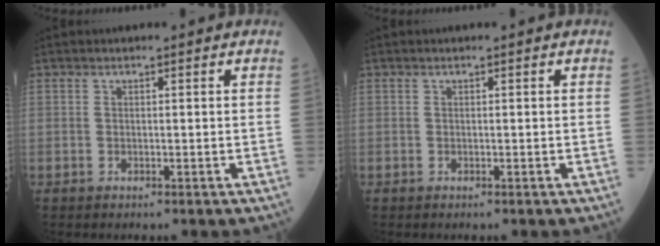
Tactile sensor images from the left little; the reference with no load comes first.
{"total": 0.0}